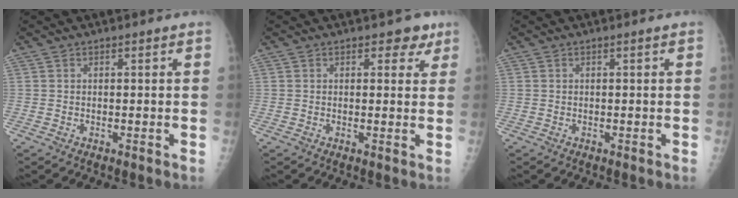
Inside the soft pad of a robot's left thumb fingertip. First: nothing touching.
{"total": 2.9, "force": [1.8, 2.0, 1.2], "torque": [0.013, -0.005, 0.016]}
{"total": 0.0}